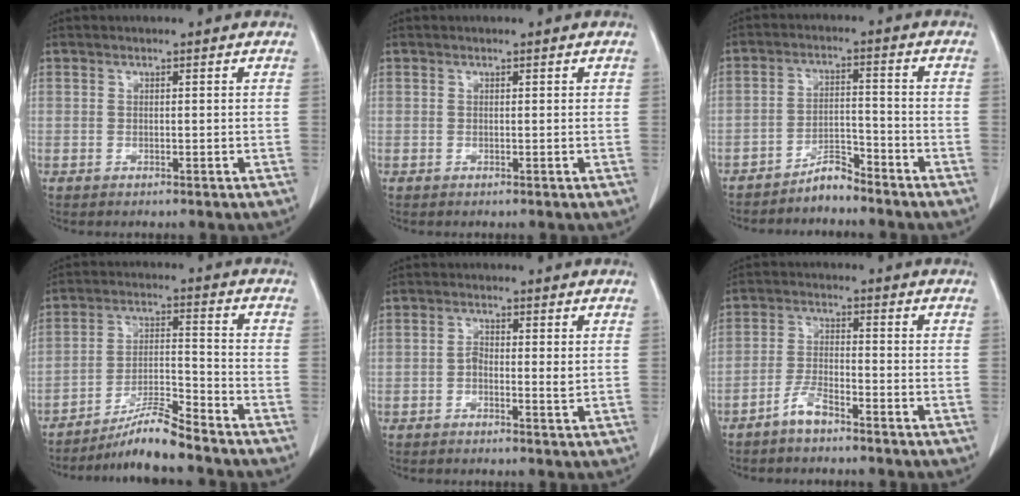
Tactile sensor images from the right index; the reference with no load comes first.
{"total": 0.0}
{"total": 4.2, "force": [-4.0, 0.7, 1.2], "torque": [-0.017, -0.006, -0.074]}
{"total": 8.2, "force": [-7.3, -0.6, 3.8], "torque": [-0.073, -0.010, -0.131]}
{"total": 2.5, "force": [-0.1, 1.0, 2.3], "torque": [-0.035, 0.003, -0.002]}
{"total": 3.9, "force": [-3.2, 0.7, 2.1], "torque": [-0.049, 0.001, -0.065]}